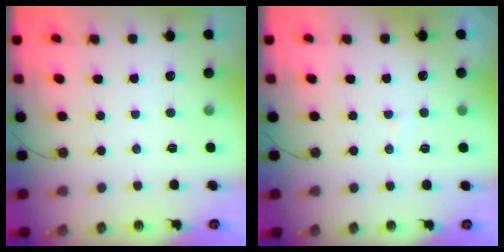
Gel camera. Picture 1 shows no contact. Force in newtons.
{"total": 2.7, "press": 2.4, "slide": 1.2}